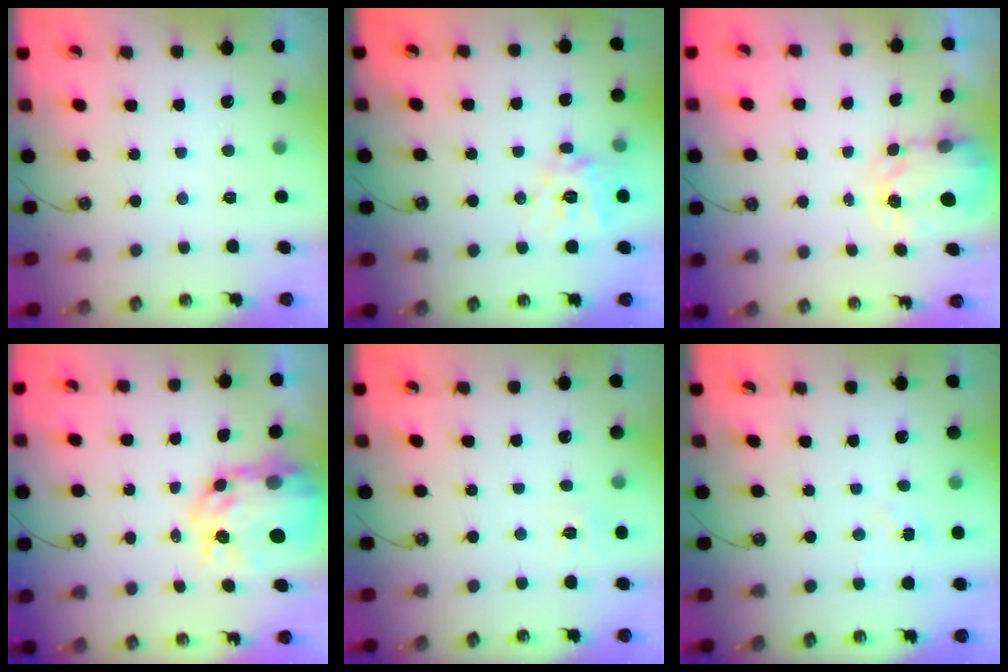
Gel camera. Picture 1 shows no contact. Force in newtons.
{"total": 13.2, "press": 13.1, "slide": 1.5}
{"total": 3.6, "press": 3.6, "slide": 0.4}
{"total": 11.8, "press": 11.8, "slide": 0.9}
{"total": 5.6, "press": 5.6, "slide": 0.1}
{"total": 3.9, "press": 3.9, "slide": 0.3}